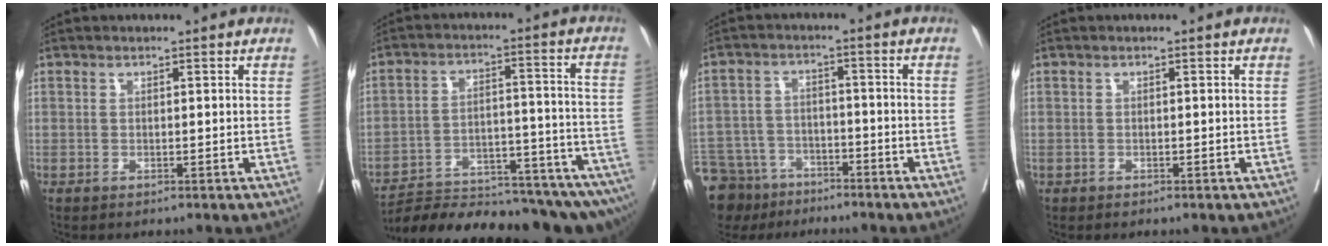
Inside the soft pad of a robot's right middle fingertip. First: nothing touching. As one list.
[{"total": 23.3, "force": [-21.1, 1.7, 9.9], "torque": [-0.098, 0.001, -0.299]}, {"total": 13.4, "force": [-10.3, 7.6, 3.7], "torque": [-0.091, 0.006, -0.161]}, {"total": 0.0}]